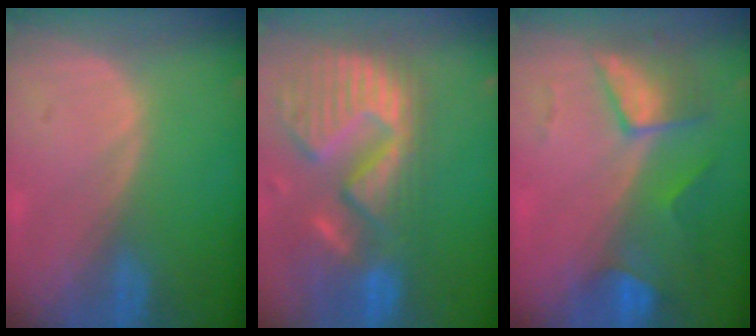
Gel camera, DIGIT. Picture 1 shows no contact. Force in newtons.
{"total": 14.4, "press": 12.0, "slide": 7.9}
{"total": 7.6, "press": 6.7, "slide": 3.5}